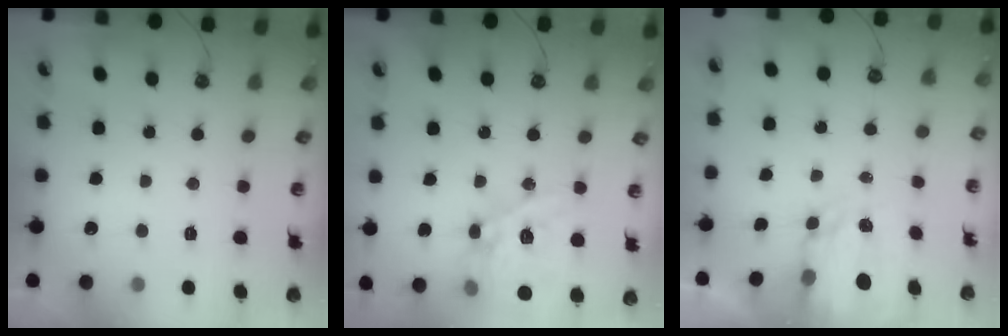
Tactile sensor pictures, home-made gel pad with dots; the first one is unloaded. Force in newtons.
{"total": 17.6, "press": 17.5, "slide": 1.8}
{"total": 4.0, "press": 4.0, "slide": 0.2}